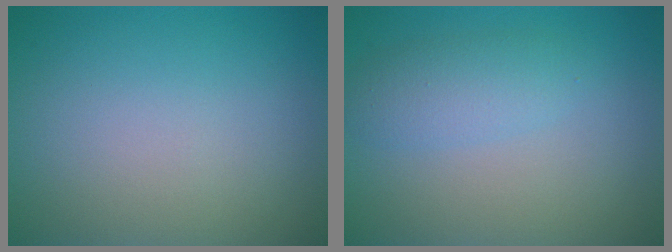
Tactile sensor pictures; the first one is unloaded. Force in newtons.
{"total": 2.4, "press": 2.4, "slide": 0.2}